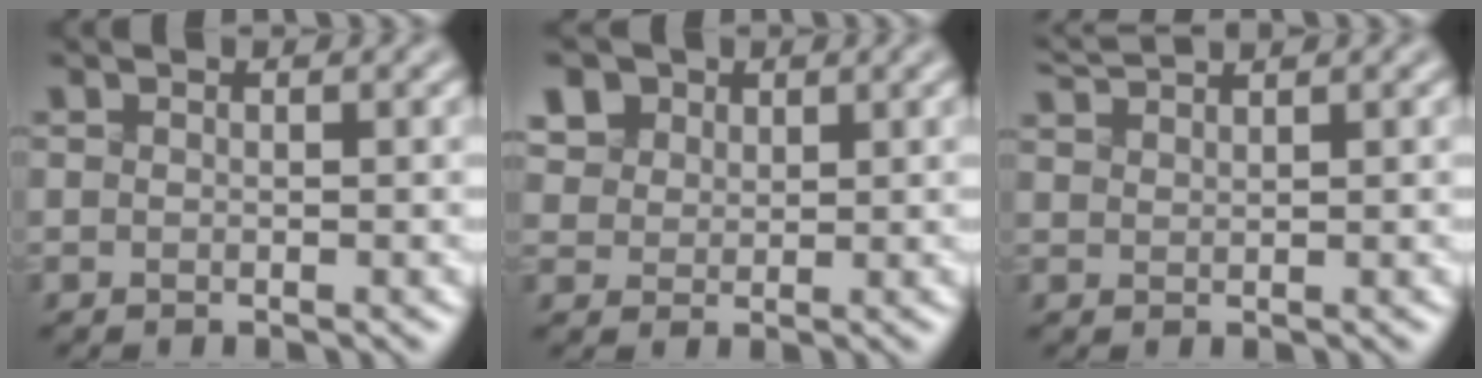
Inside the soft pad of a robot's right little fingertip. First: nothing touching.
{"total": 10.5, "force": [5.7, 7.5, 4.5], "torque": [-0.127, 0.033, 0.095]}
{"total": 1.7, "force": [1.7, -0.3, 0.2], "torque": [-0.011, 0.012, 0.045]}